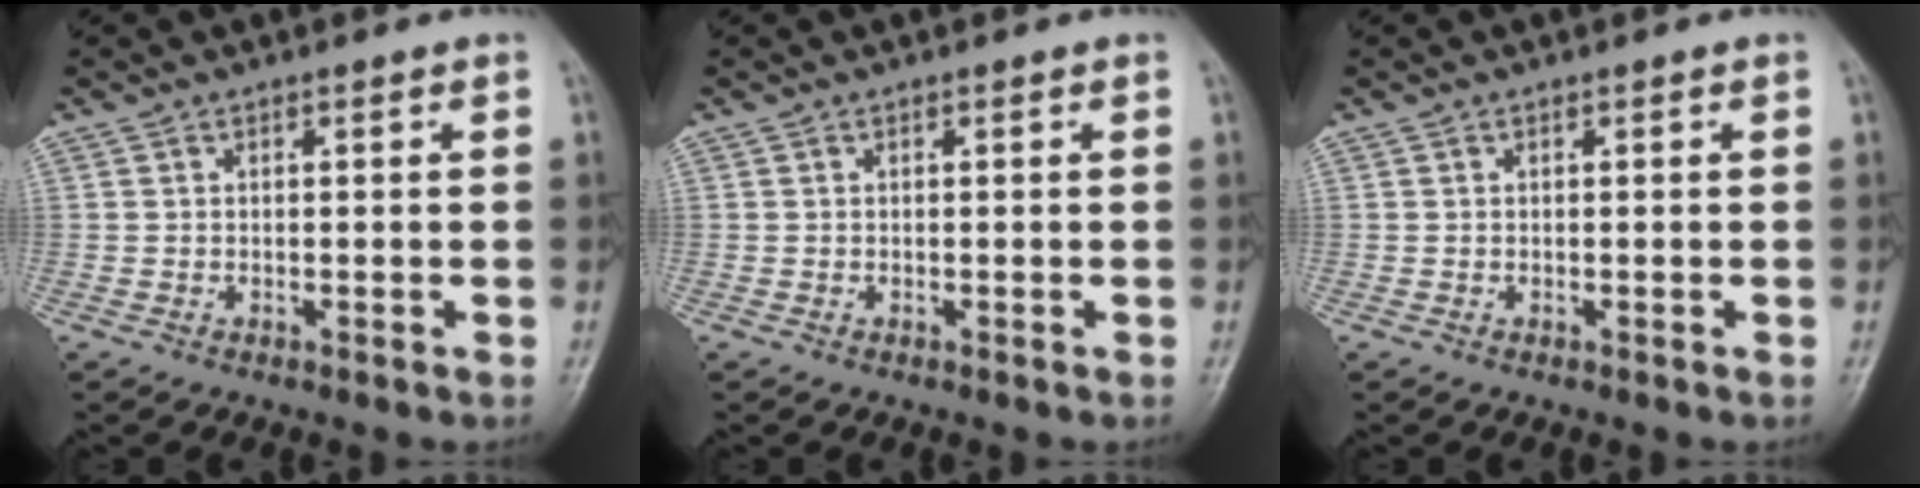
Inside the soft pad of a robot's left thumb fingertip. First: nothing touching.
{"total": 0.0}
{"total": 0.0}